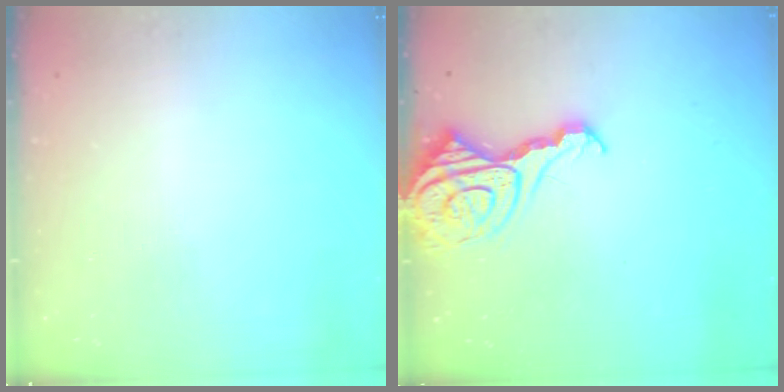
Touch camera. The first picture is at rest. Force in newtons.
{"total": 13.5, "press": 13.4, "slide": 1.4}